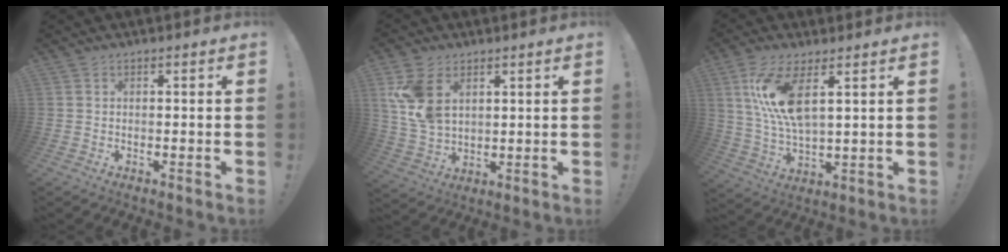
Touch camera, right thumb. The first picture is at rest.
{"total": 12.2, "force": [4.7, 8.1, 7.7], "torque": [-0.148, -0.011, 0.094]}
{"total": 12.7, "force": [5.3, 4.5, 10.7], "torque": [-0.211, -0.027, 0.092]}